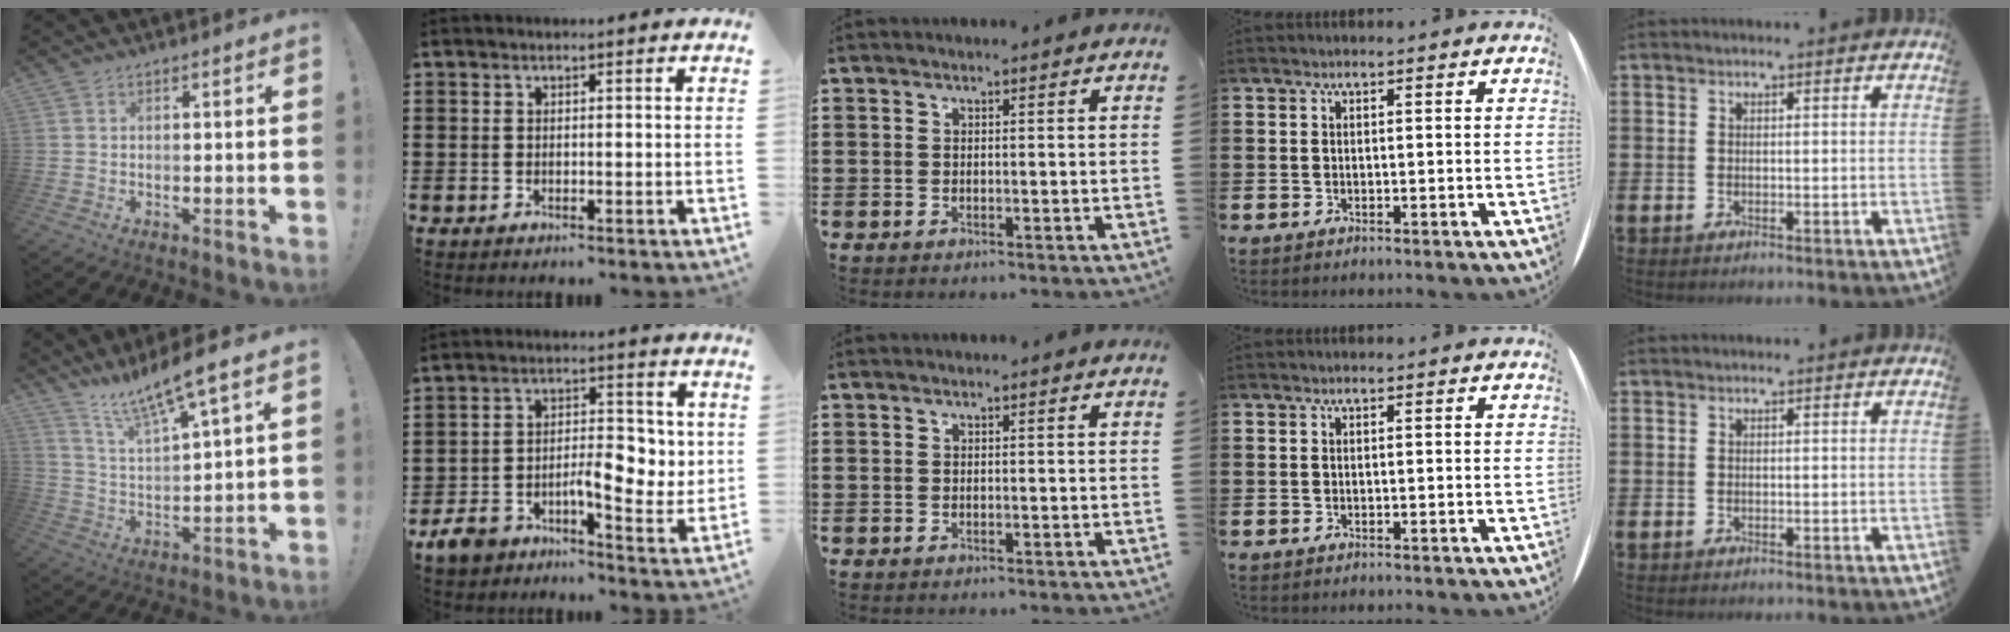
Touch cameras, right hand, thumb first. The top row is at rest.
{"thumb": {"total": 11.1, "force": [9.7, 0.5, 5.5], "torque": [-0.105, -0.070, 0.163]}, "index": {"total": 8.6, "force": [-2.0, 4.9, 6.7], "torque": [-0.093, 0.011, -0.038]}}